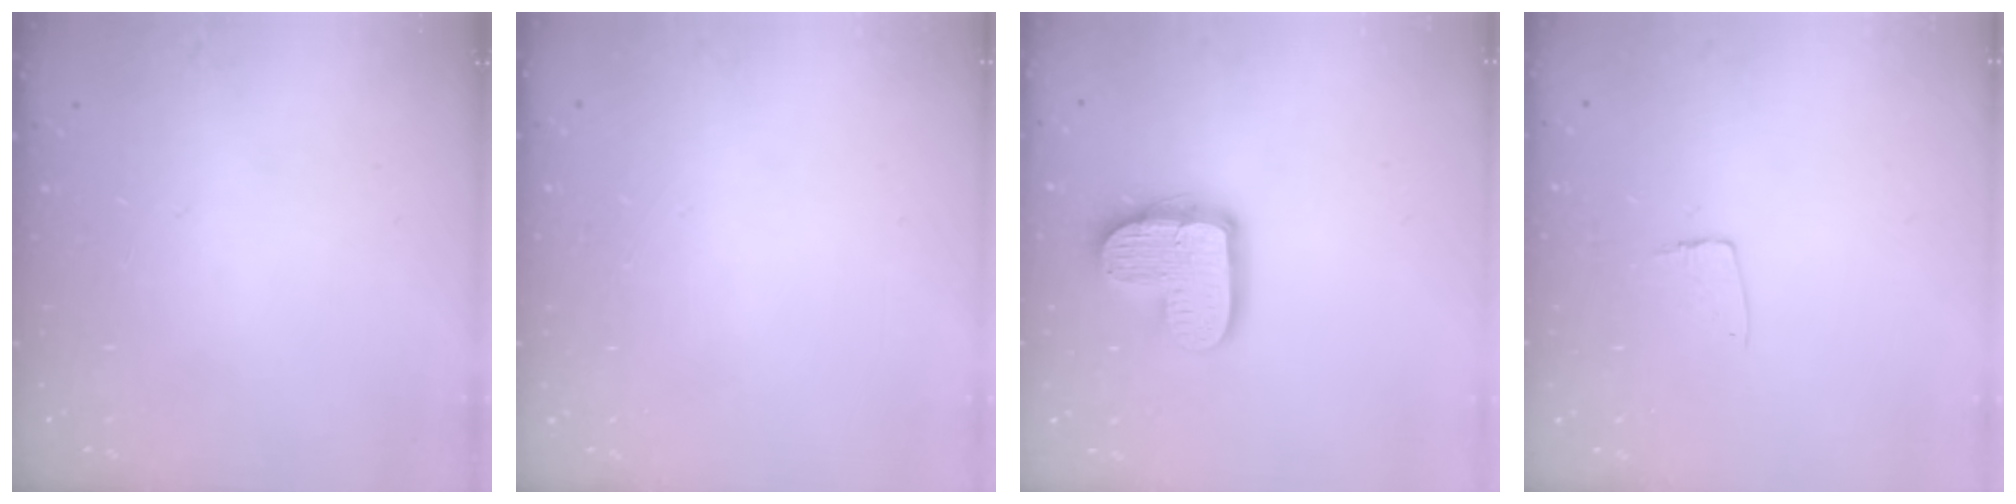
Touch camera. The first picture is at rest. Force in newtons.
{"total": 0.0}
{"total": 14.5, "press": 14.4, "slide": 1.3}
{"total": 5.1, "press": 5.1, "slide": 0.4}